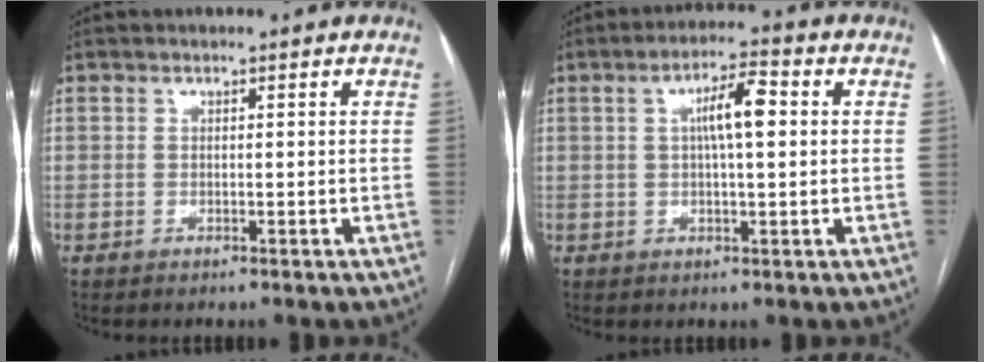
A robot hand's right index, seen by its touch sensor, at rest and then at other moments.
{"total": 6.5, "force": [1.3, 1.3, 6.2], "torque": [-0.109, 0.017, 0.020]}